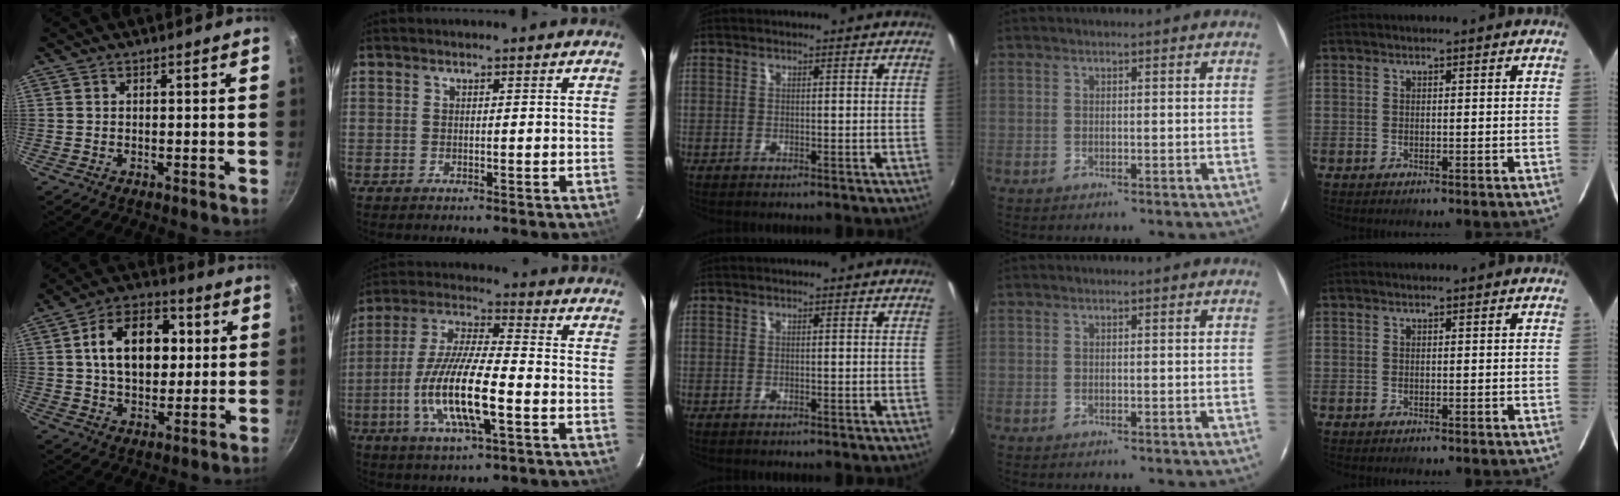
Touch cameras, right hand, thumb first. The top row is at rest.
{"thumb": {"total": 16.2, "force": [2.9, 10.9, 11.7], "torque": [-0.149, 0.015, 0.038]}, "index": {"total": 15.1, "force": [-4.6, 3.4, 14.0], "torque": [-0.285, -0.012, -0.088]}}